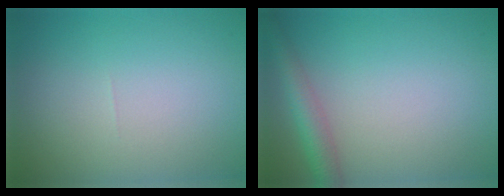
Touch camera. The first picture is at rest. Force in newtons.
{"total": 3.0, "press": 3.0, "slide": 0.1}